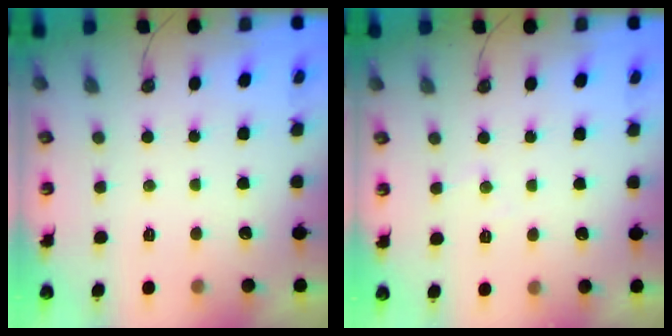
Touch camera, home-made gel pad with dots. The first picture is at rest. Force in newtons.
{"total": 4.7, "press": 4.6, "slide": 0.6}